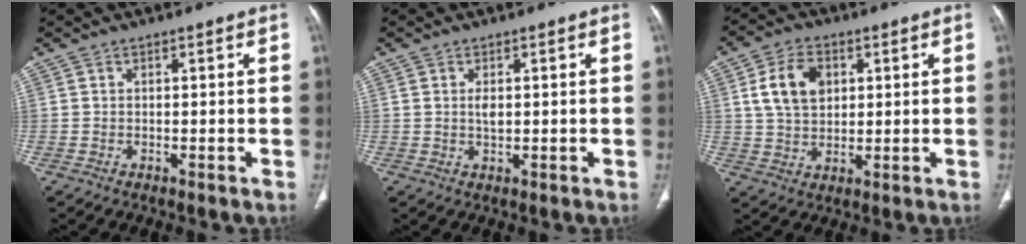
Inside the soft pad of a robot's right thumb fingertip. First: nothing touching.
{"total": 2.0, "force": [0.4, 1.0, 1.7], "torque": [-0.031, -0.003, 0.010]}
{"total": 9.4, "force": [2.7, 6.5, 6.3], "torque": [-0.101, -0.002, 0.052]}